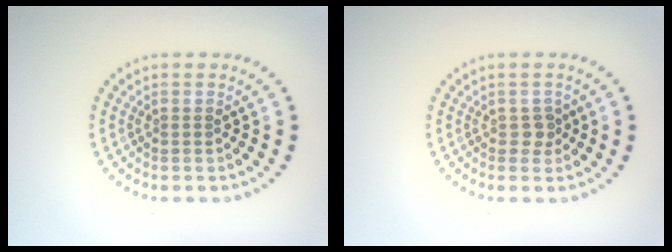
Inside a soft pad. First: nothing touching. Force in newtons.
{"total": 1.2, "press": 1.0, "slide": 0.6}